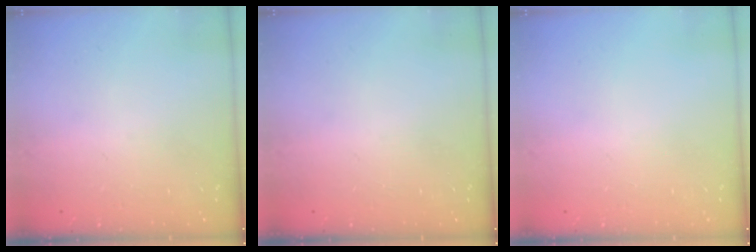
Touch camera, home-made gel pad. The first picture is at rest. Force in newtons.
{"total": 0.0}
{"total": 0.0}